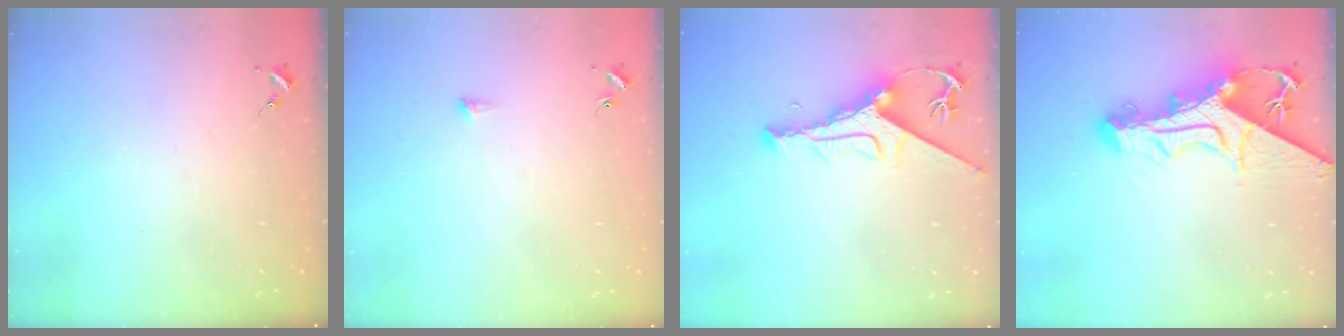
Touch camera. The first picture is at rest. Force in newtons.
{"total": 2.9, "press": 2.9, "slide": 0.5}
{"total": 10.3, "press": 10.2, "slide": 1.4}
{"total": 19.0, "press": 18.9, "slide": 2.1}